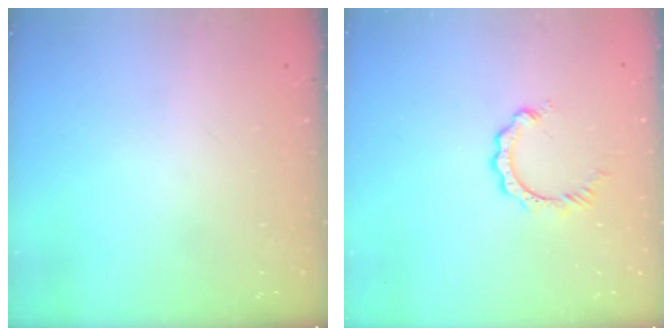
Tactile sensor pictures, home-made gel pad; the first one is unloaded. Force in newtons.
{"total": 2.8, "press": 2.7, "slide": 0.4}